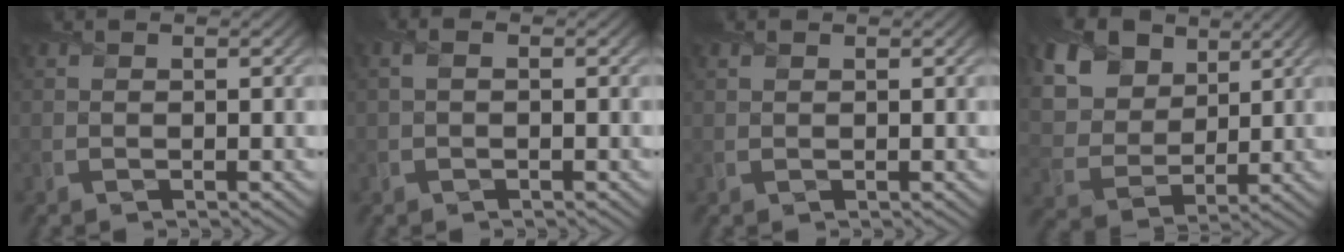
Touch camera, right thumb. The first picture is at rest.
{"total": 1.1, "force": [-0.1, 0.6, 0.9], "torque": [-0.026, 0.002, -0.001]}
{"total": 0.5, "force": [0.4, 0.3, 0.2], "torque": [-0.008, 0.000, 0.009]}
{"total": 15.4, "force": [8.2, 10.6, 7.6], "torque": [-0.229, 0.025, 0.172]}